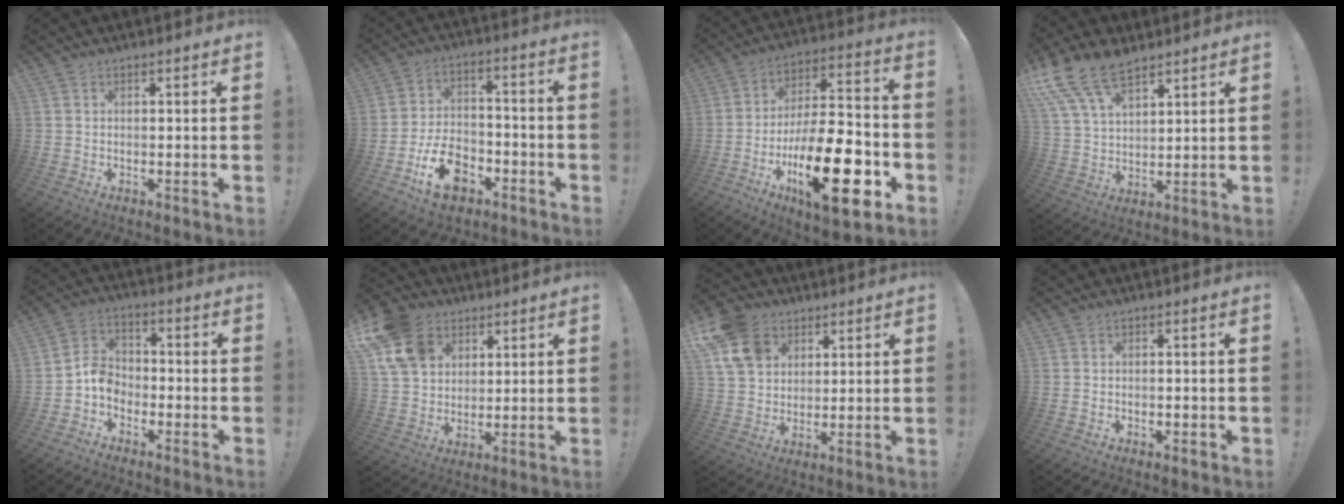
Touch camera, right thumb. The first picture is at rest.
{"total": 14.6, "force": [-7.6, 9.1, 8.4], "torque": [-0.145, 0.063, -0.130]}
{"total": 27.4, "force": [-9.9, 9.9, 23.5], "torque": [-0.402, 0.054, -0.153]}
{"total": 14.3, "force": [10.0, 7.0, 7.4], "torque": [-0.150, -0.052, 0.189]}
{"total": 7.6, "force": [-4.3, 5.3, 3.3], "torque": [-0.071, 0.029, -0.076]}
{"total": 15.5, "force": [6.6, 12.0, 7.3], "torque": [-0.139, -0.025, 0.134]}
{"total": 13.8, "force": [6.0, 10.7, 6.3], "torque": [-0.115, -0.022, 0.124]}
{"total": 1.1, "force": [-0.9, 0.4, 0.5], "torque": [-0.011, 0.003, -0.015]}